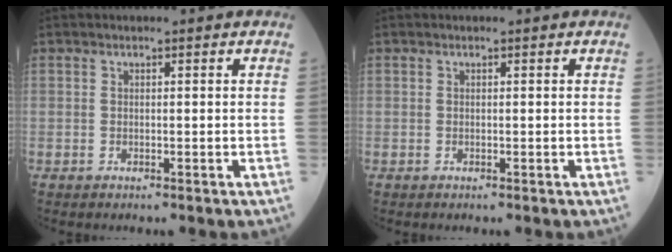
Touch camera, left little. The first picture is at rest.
{"total": 0.0}